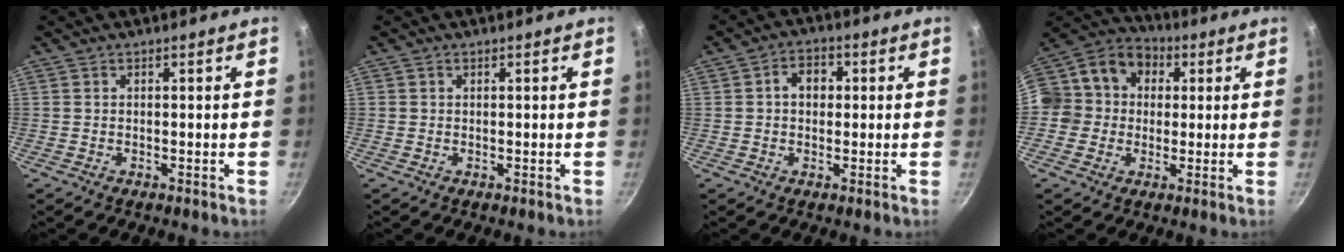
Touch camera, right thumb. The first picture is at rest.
{"total": 0.0}
{"total": 4.9, "force": [0.6, 3.9, 3.0], "torque": [-0.021, 0.010, 0.003]}
{"total": 15.3, "force": [1.6, 13.7, 6.6], "torque": [-0.097, 0.044, 0.006]}